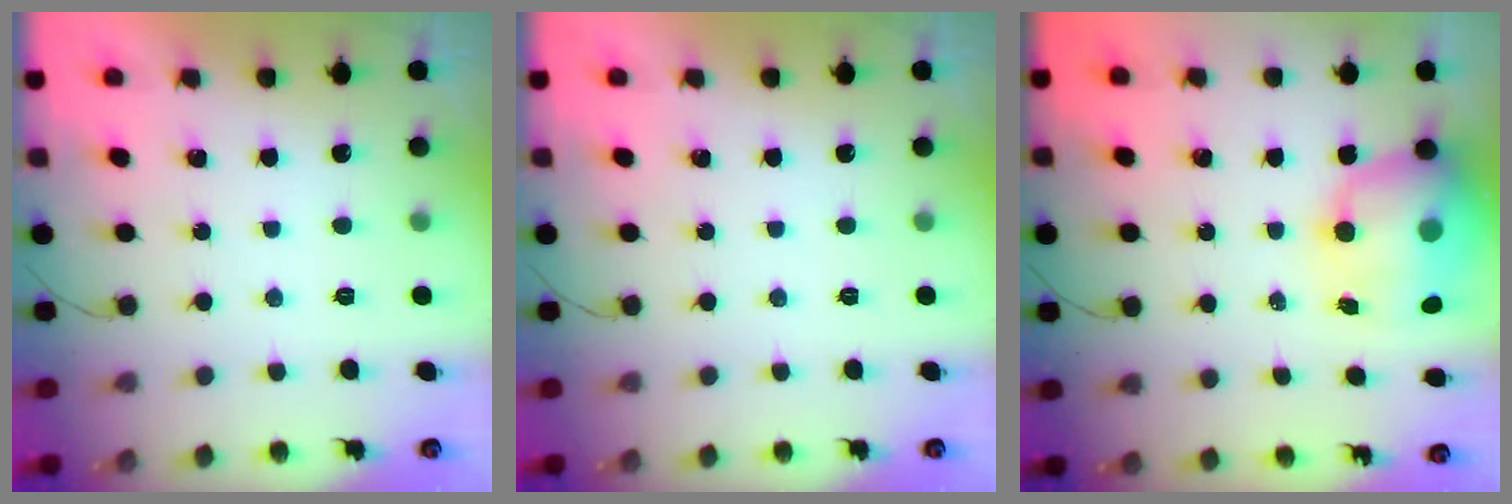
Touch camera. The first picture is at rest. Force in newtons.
{"total": 0.0}
{"total": 15.1, "press": 14.6, "slide": 3.9}